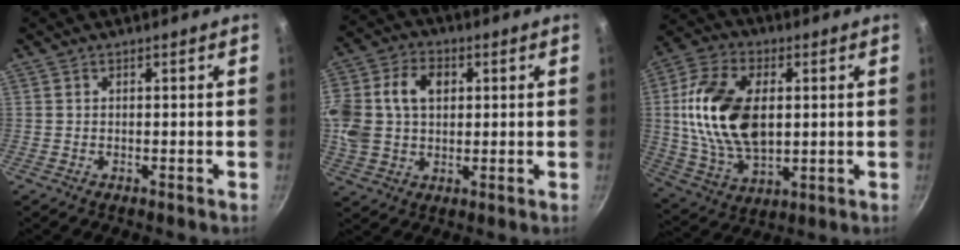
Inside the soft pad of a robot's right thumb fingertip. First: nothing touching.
{"total": 18.2, "force": [3.6, 13.7, 11.5], "torque": [-0.253, 0.033, 0.060]}
{"total": 19.4, "force": [2.3, 11.9, 15.2], "torque": [-0.272, -0.003, 0.043]}